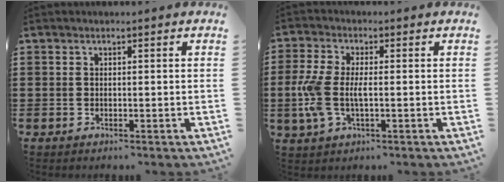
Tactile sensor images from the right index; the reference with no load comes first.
{"total": 6.3, "force": [-0.7, 3.2, 5.4], "torque": [-0.139, -0.007, -0.023]}